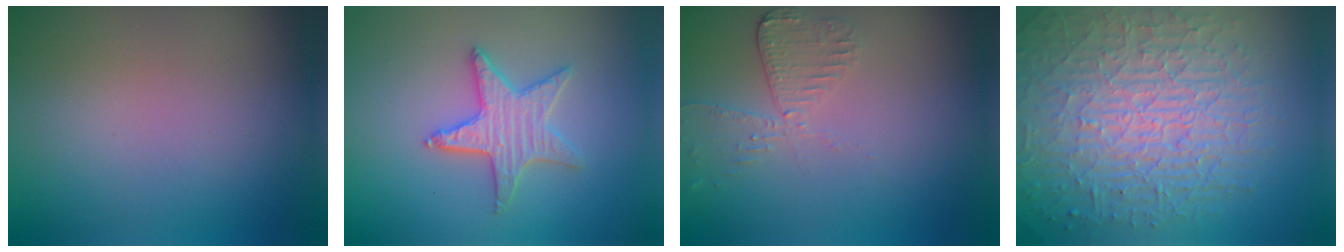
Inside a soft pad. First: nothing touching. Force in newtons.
{"total": 3.5, "press": 3.3, "slide": 1.0}
{"total": 2.7, "press": 2.4, "slide": 1.2}
{"total": 10.5, "press": 6.9, "slide": 7.9}